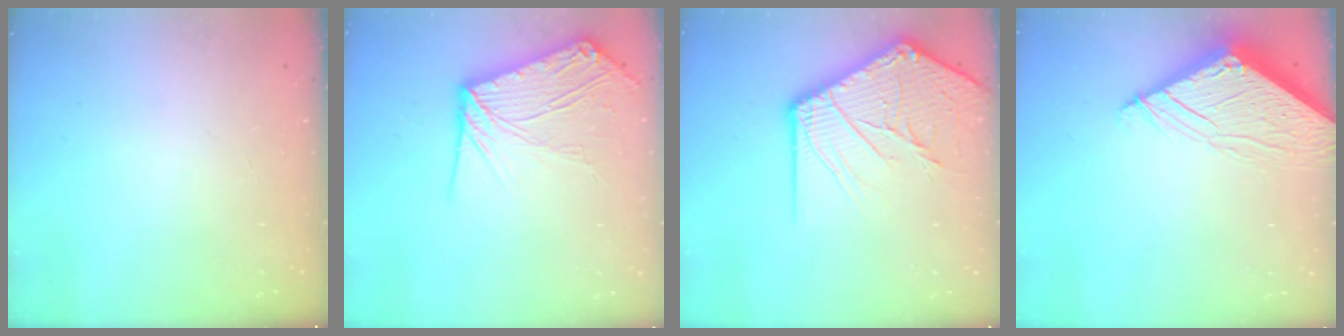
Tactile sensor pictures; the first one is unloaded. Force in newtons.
{"total": 12.7, "press": 12.6, "slide": 1.4}
{"total": 17.2, "press": 17.1, "slide": 2.2}
{"total": 8.1, "press": 8.0, "slide": 0.8}